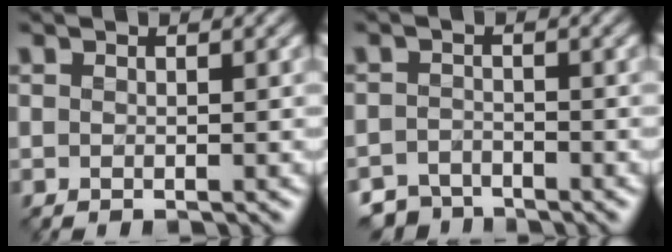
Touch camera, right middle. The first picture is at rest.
{"total": 2.6, "force": [-2.4, 0.9, -0.2], "torque": [0.010, 0.004, -0.052]}